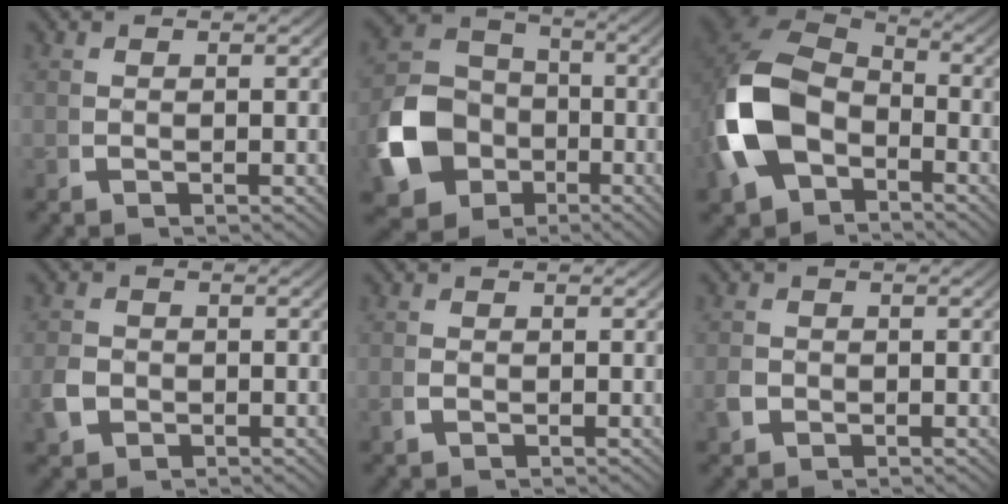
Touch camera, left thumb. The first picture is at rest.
{"total": 12.0, "force": [-3.5, 9.7, 6.2], "torque": [-0.141, -0.042, -0.047]}
{"total": 11.5, "force": [-1.7, 8.4, 7.6], "torque": [-0.202, -0.029, -0.015]}
{"total": 2.8, "force": [-1.0, 2.3, 1.2], "torque": [-0.037, -0.009, -0.014]}
{"total": 0.6, "force": [-0.3, 0.5, 0.4], "torque": [-0.014, -0.004, -0.002]}
{"total": 1.5, "force": [-0.7, 1.3, 0.5], "torque": [-0.018, -0.005, -0.011]}